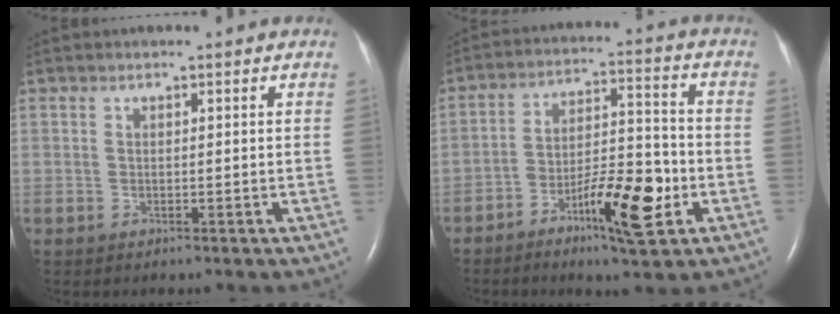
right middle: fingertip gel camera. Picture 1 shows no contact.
{"total": 11.3, "force": [-4.9, 2.3, 9.9], "torque": [-0.168, 0.008, -0.080]}